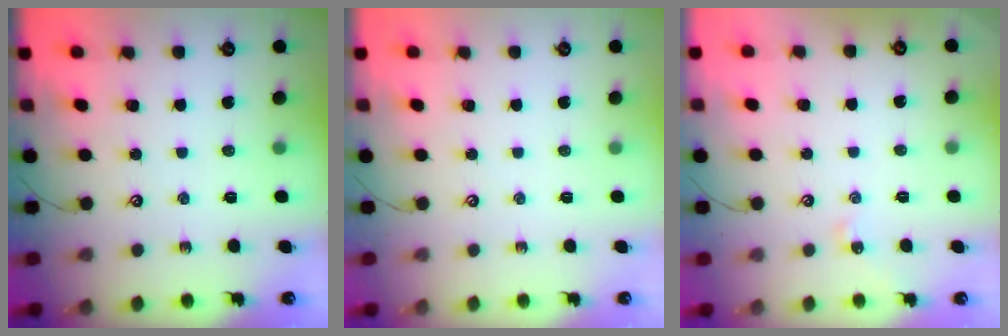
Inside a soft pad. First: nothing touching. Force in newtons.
{"total": 0.0}
{"total": 3.1, "press": 3.0, "slide": 0.5}